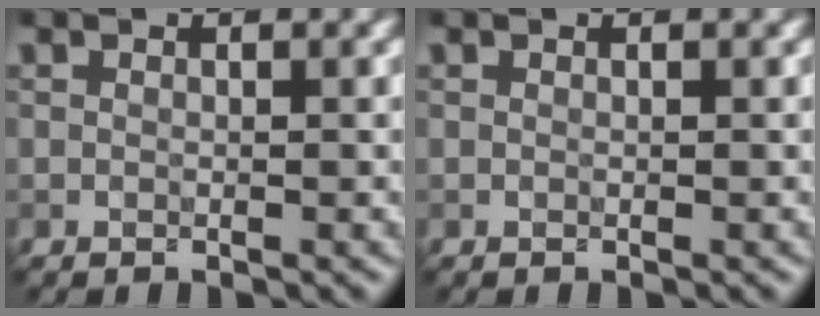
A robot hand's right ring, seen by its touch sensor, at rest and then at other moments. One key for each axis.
{"total": 0.0}